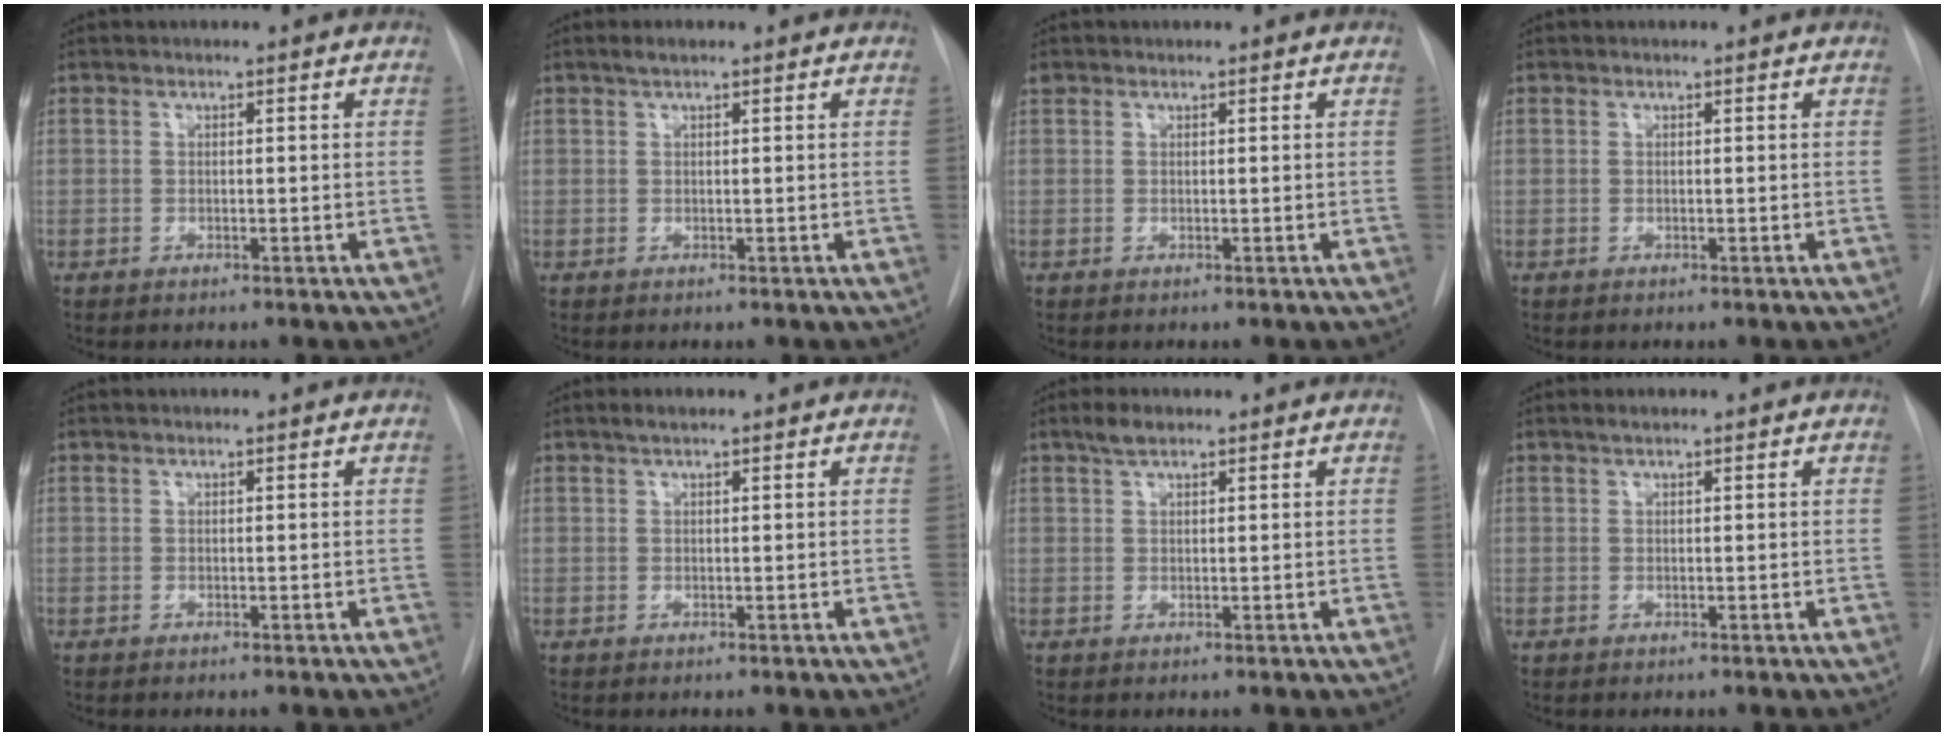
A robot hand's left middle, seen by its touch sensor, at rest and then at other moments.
{"total": 1.1, "force": [0.8, 0.2, 0.8], "torque": [-0.015, 0.005, 0.015]}
{"total": 0.7, "force": [0.5, 0.4, 0.0], "torque": [-0.002, 0.015, 0.010]}
{"total": 0.0}
{"total": 0.0}
{"total": 1.0, "force": [0.8, 0.2, 0.7], "torque": [-0.012, 0.005, 0.014]}
{"total": 2.2, "force": [1.6, 0.7, 1.3], "torque": [-0.027, 0.008, 0.029]}
{"total": 0.6, "force": [0.5, 0.1, 0.3], "torque": [-0.007, 0.003, 0.009]}